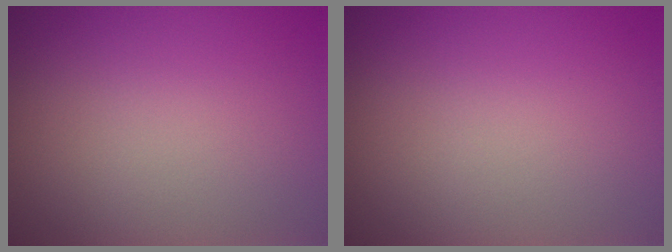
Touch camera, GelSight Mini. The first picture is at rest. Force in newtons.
{"total": 0.0}